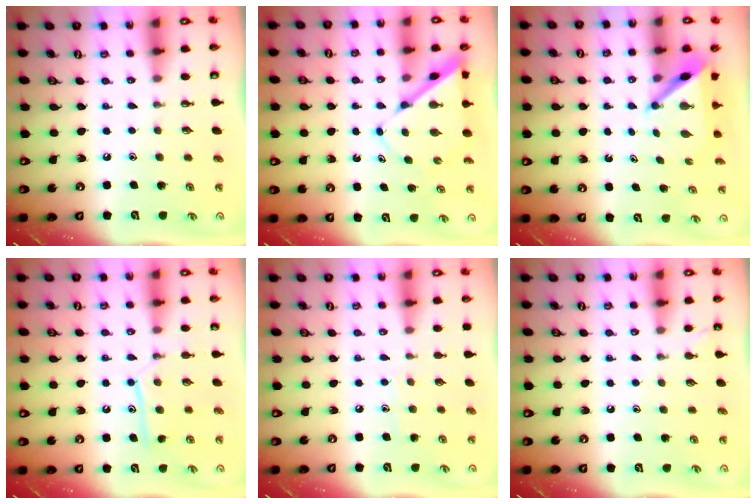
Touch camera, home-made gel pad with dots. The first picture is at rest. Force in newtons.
{"total": 6.7, "press": 6.7, "slide": 0.6}
{"total": 4.1, "press": 4.1, "slide": 0.4}
{"total": 11.5, "press": 11.4, "slide": 0.8}
{"total": 5.5, "press": 5.4, "slide": 0.6}
{"total": 2.9, "press": 2.9, "slide": 0.3}